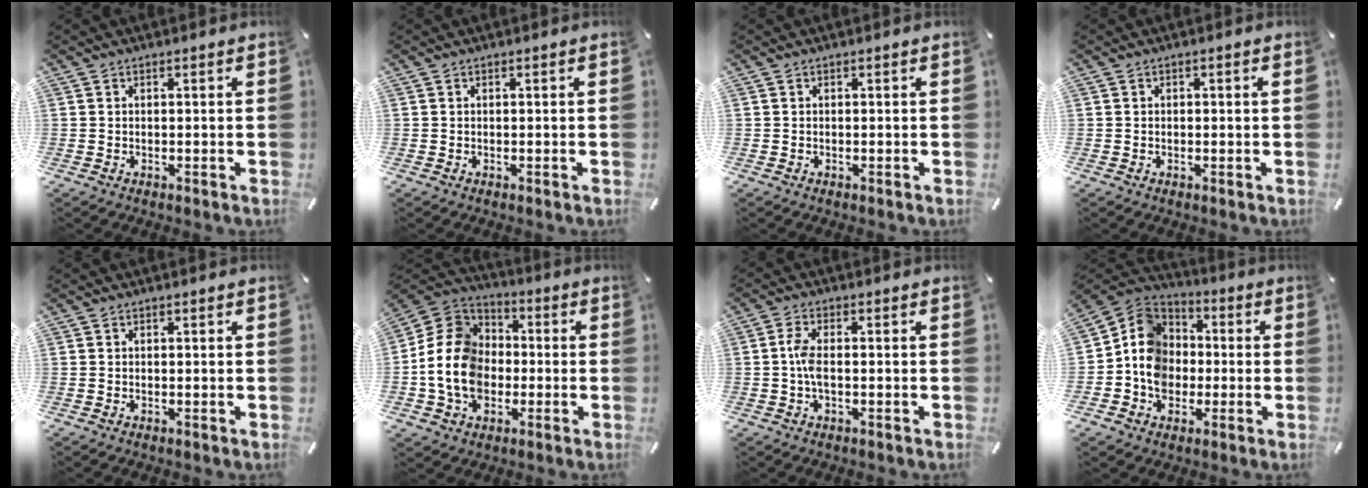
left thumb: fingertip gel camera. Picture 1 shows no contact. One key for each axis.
{"total": 0.0}
{"total": 0.0}
{"total": 0.6, "fx": 0.0, "fy": 0.2, "fz": 0.5, "tx": -0.011, "ty": 0.000, "tz": 0.000}
{"total": 0.0}
{"total": 14.5, "fx": -3.2, "fy": 12.3, "fz": 7.0, "tx": -0.180, "ty": 0.026, "tz": -0.062}
{"total": 4.2, "fx": -0.5, "fy": 1.5, "fz": 3.9, "tx": -0.086, "ty": -0.001, "tz": -0.013}
{"total": 11.6, "fx": -2.2, "fy": 10.4, "fz": 4.4, "tx": -0.112, "ty": 0.027, "tz": -0.040}